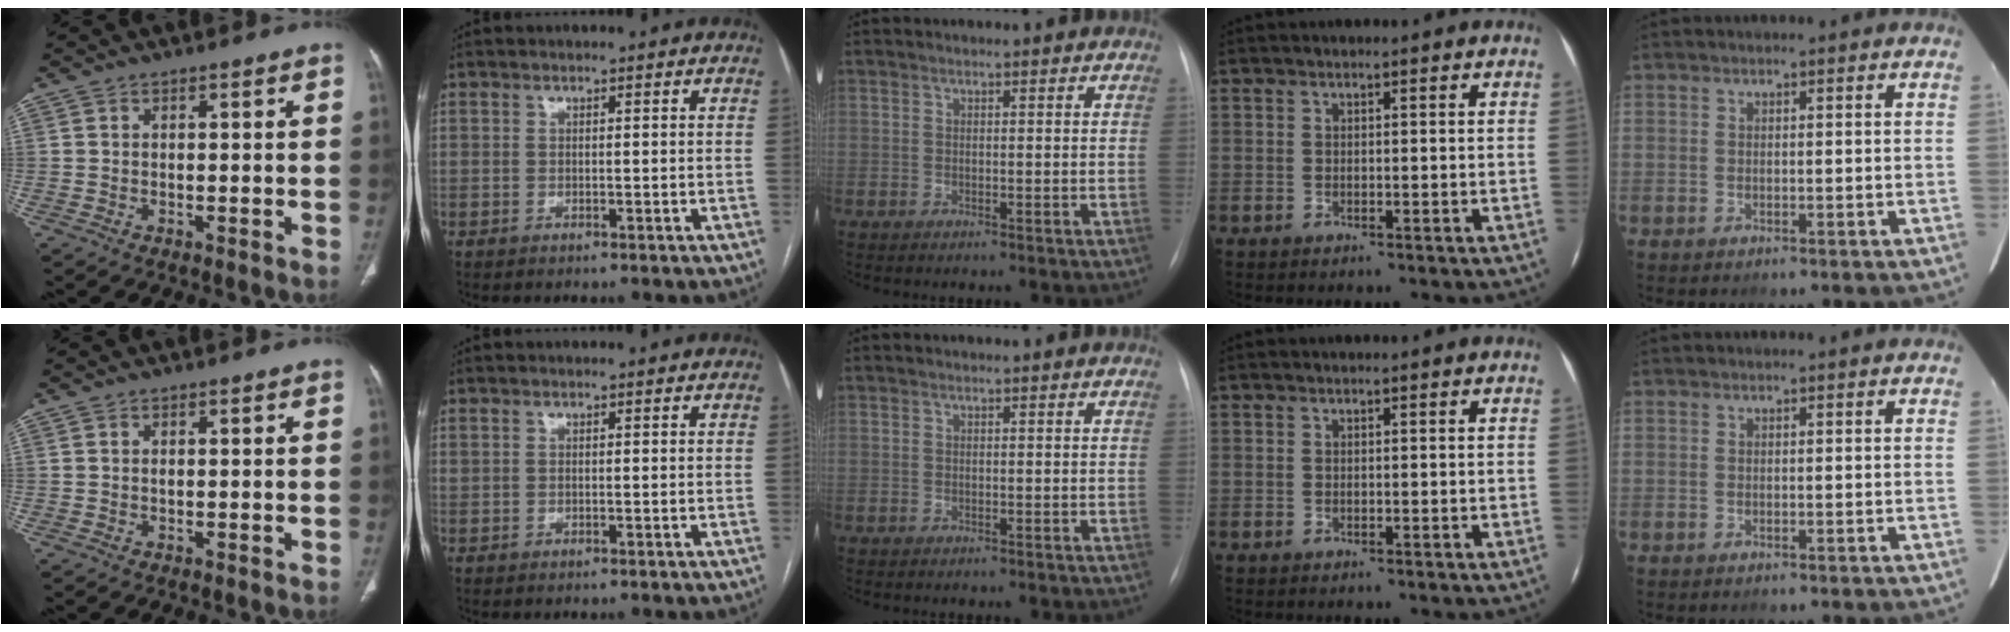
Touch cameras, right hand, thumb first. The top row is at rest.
{}